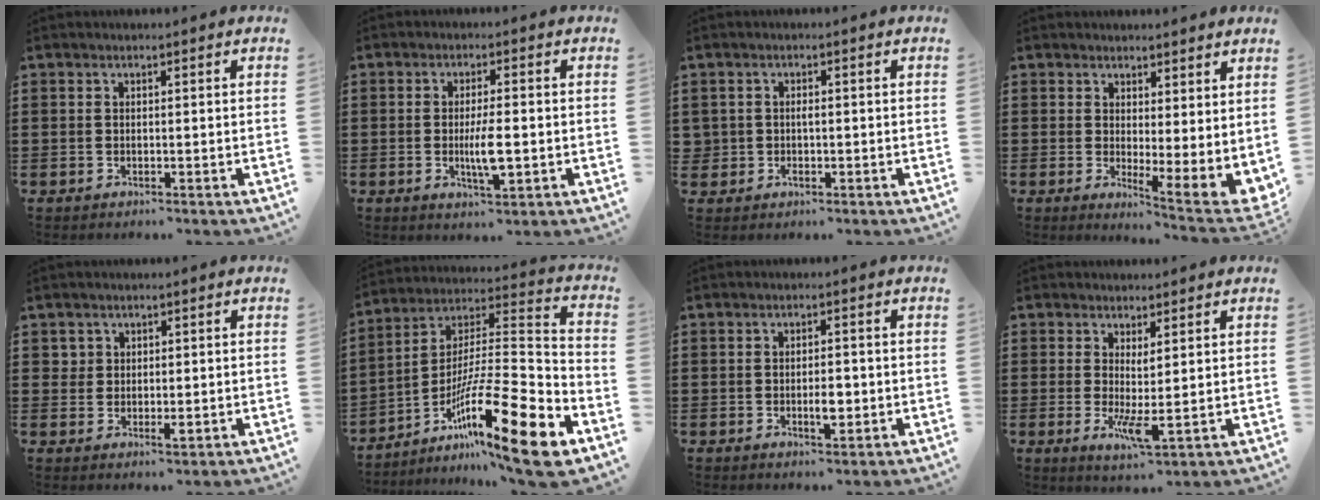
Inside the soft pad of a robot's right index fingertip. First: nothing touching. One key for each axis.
{"total": 5.1, "fx": -0.8, "fy": 1.1, "fz": 4.9, "tx": -0.098, "ty": -0.006, "tz": -0.018}
{"total": 1.5, "fx": -0.3, "fy": 1.1, "fz": 0.9, "tx": -0.020, "ty": 0.005, "tz": -0.006}
{"total": 2.4, "fx": 1.6, "fy": 0.2, "fz": 1.7, "tx": -0.035, "ty": -0.027, "tz": 0.028}
{"total": 2.0, "fx": 0.7, "fy": 1.6, "fz": 1.0, "tx": -0.024, "ty": 0.005, "tz": 0.014}
{"total": 19.4, "fx": -11.1, "fy": 2.4, "fz": 15.7, "tx": -0.270, "ty": 0.021, "tz": -0.193}
{"total": 3.2, "fx": -0.5, "fy": 1.3, "fz": 2.9, "tx": -0.054, "ty": 0.002, "tz": -0.008}
{"total": 4.2, "fx": 0.2, "fy": 0.9, "fz": 4.1, "tx": -0.083, "ty": -0.007, "tz": 0.004}